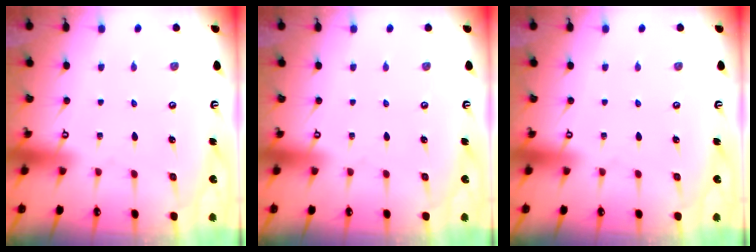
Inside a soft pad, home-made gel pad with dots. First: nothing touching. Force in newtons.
{"total": 0.0}
{"total": 0.0}